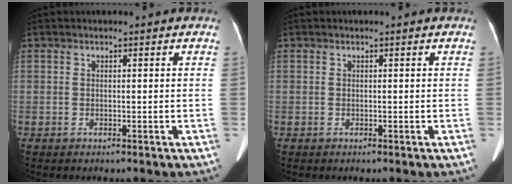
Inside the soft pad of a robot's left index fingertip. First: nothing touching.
{"total": 0.0}